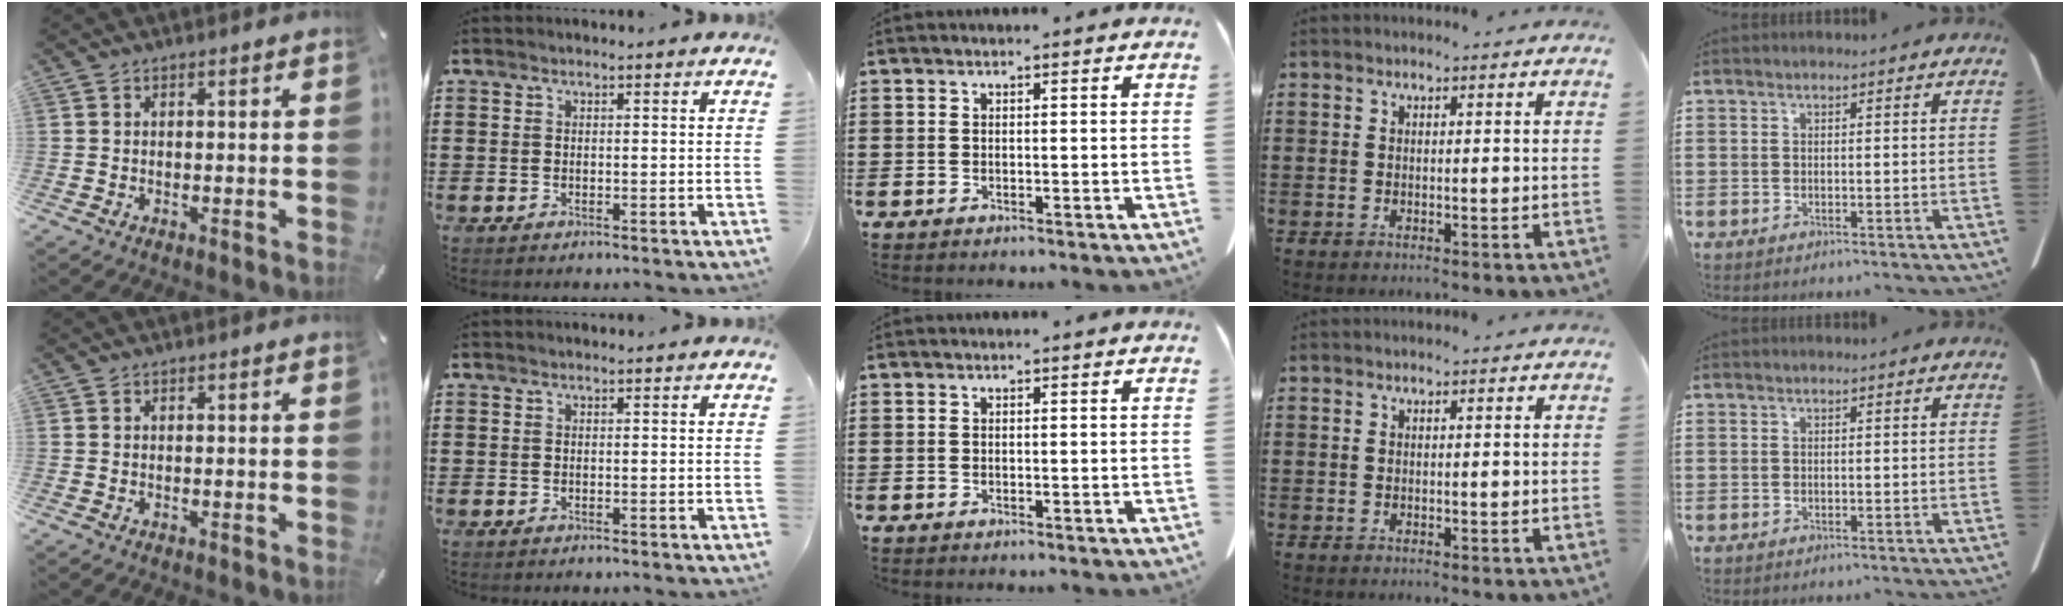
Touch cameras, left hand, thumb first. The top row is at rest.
{}